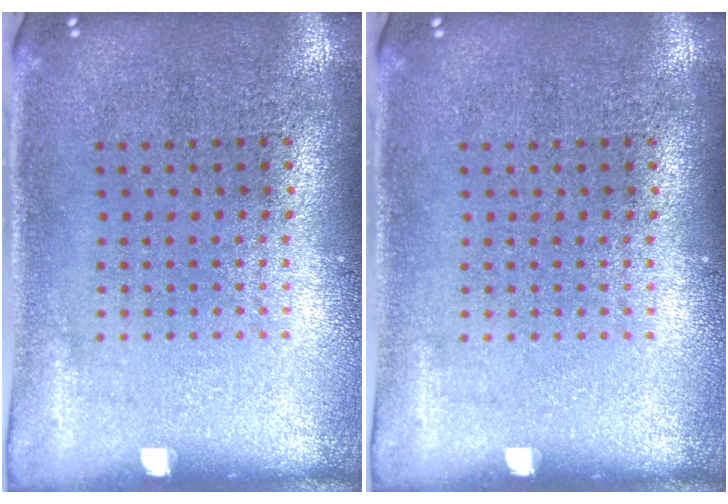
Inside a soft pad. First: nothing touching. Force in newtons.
{"total": 0.0}